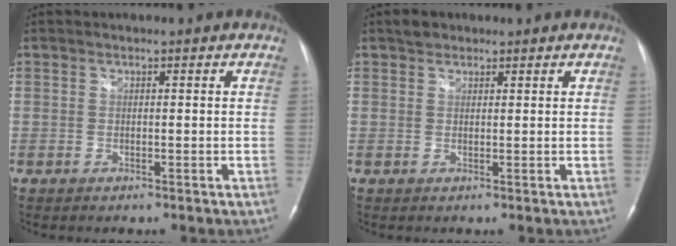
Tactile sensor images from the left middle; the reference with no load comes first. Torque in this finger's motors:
{"motor_torque": [0.13, -0.11, -0.02, 0.01]}